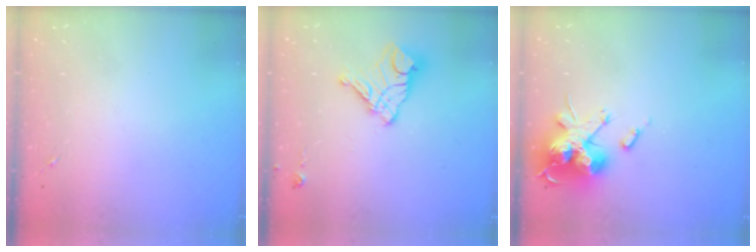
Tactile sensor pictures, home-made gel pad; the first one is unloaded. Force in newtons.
{"total": 13.5, "press": 13.4, "slide": 1.3}
{"total": 19.6, "press": 19.6, "slide": 0.1}